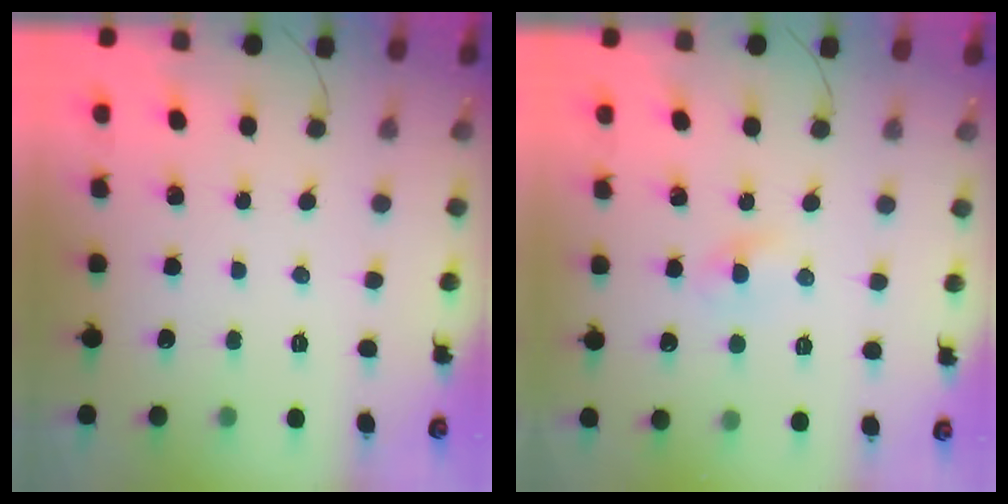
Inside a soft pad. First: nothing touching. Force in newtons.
{"total": 1.8, "press": 1.5, "slide": 0.9}